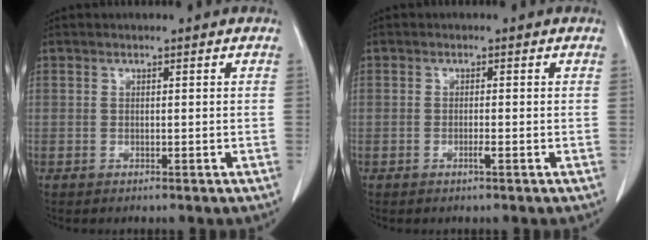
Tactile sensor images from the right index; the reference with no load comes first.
{"total": 1.1, "force": [-0.5, 0.0, 1.0], "torque": [-0.021, -0.001, -0.008]}